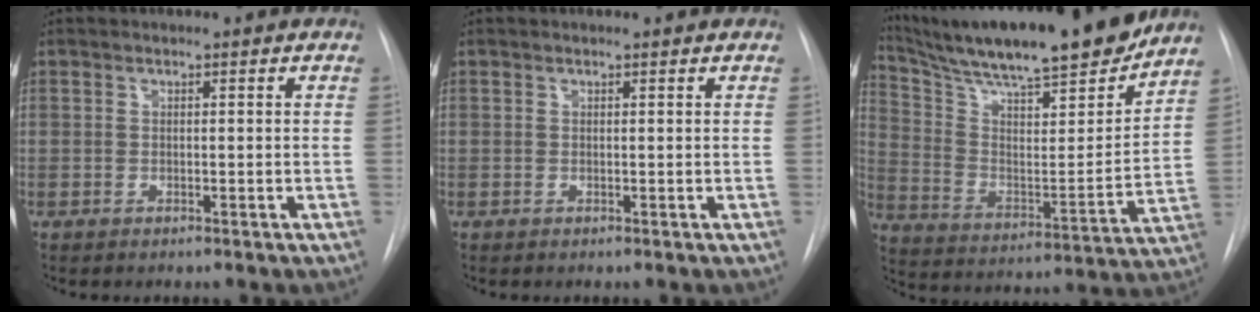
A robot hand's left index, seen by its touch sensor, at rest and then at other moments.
{"total": 0.7, "force": [0.7, 0.0, 0.0], "torque": [-0.008, 0.000, 0.006]}
{"total": 25.0, "force": [21.8, 2.2, 12.0], "torque": [-0.219, -0.032, 0.334]}